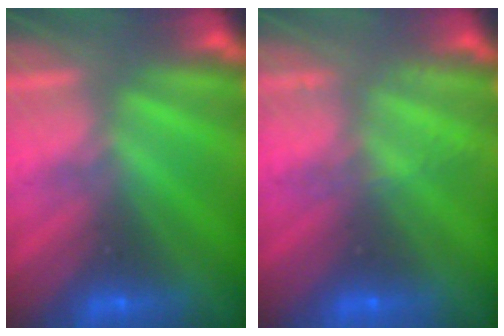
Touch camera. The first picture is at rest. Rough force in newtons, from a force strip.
{"total": 2.1}